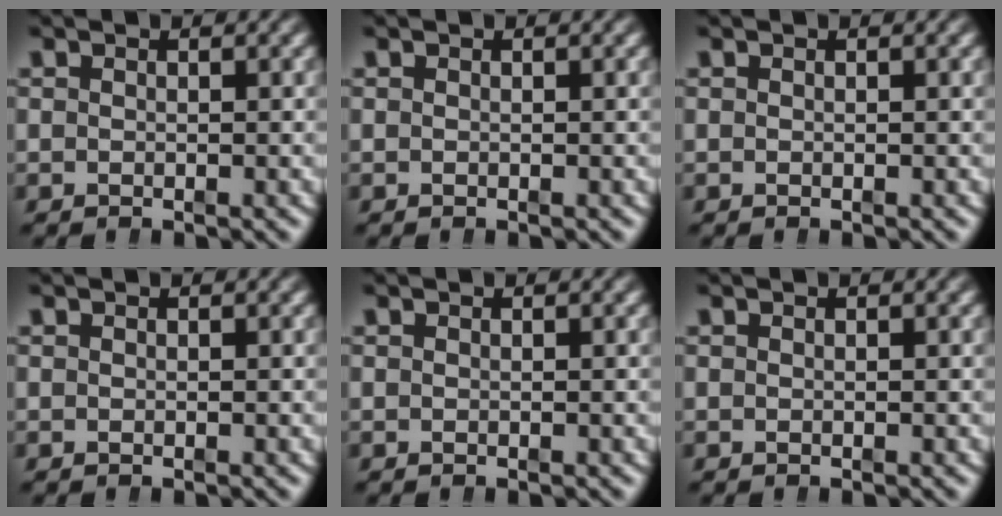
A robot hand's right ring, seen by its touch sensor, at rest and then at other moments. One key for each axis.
{"total": 0.0}
{"total": 0.0}
{"total": 0.0}
{"total": 0.0}
{"total": 0.0}